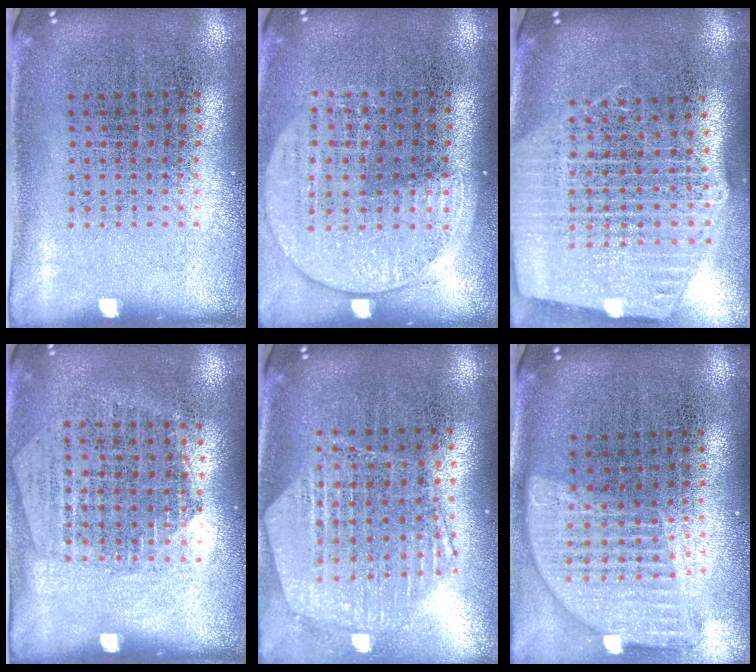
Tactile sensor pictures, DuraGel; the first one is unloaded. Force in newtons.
{"total": 1.5, "press": 1.4, "slide": 0.5}
{"total": 2.6, "press": 2.2, "slide": 1.4}
{"total": 1.3, "press": 1.2, "slide": 0.5}
{"total": 1.3, "press": 1.2, "slide": 0.3}
{"total": 1.6, "press": 1.4, "slide": 0.8}